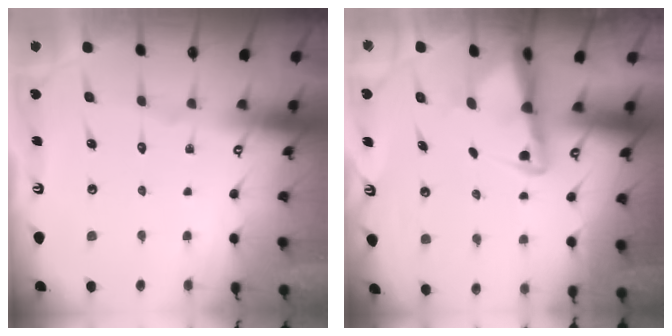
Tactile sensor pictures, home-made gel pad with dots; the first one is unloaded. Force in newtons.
{"total": 3.6, "press": 3.4, "slide": 1.1}